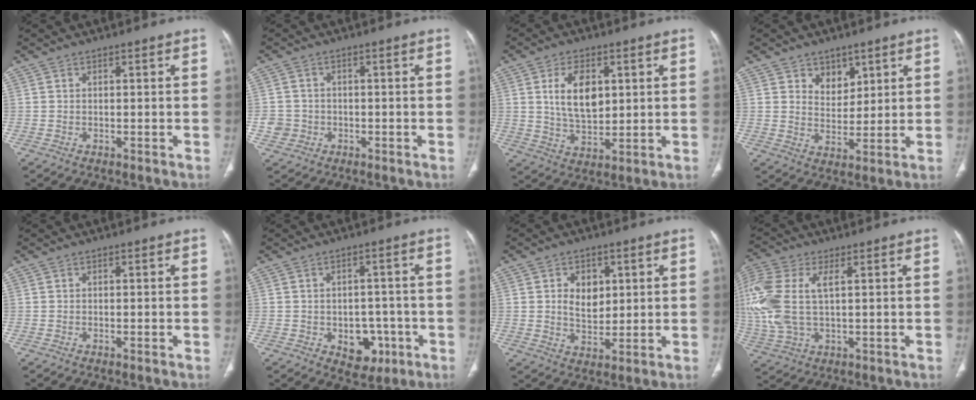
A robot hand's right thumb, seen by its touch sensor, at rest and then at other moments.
{"total": 3.5, "force": [-0.9, 3.4, 0.5], "torque": [0.006, 0.012, -0.017]}
{"total": 9.6, "force": [2.6, 5.7, 7.4], "torque": [-0.114, -0.016, 0.055]}
{"total": 5.9, "force": [3.4, 4.2, 2.3], "torque": [-0.006, -0.025, 0.062]}
{"total": 0.0}
{"total": 7.7, "force": [-2.6, 5.6, 4.6], "torque": [-0.023, 0.019, -0.023]}
{"total": 7.0, "force": [1.8, 4.9, 4.6], "torque": [-0.043, -0.012, 0.035]}
{"total": 15.5, "force": [2.6, 8.3, 12.8], "torque": [-0.334, 0.010, 0.056]}